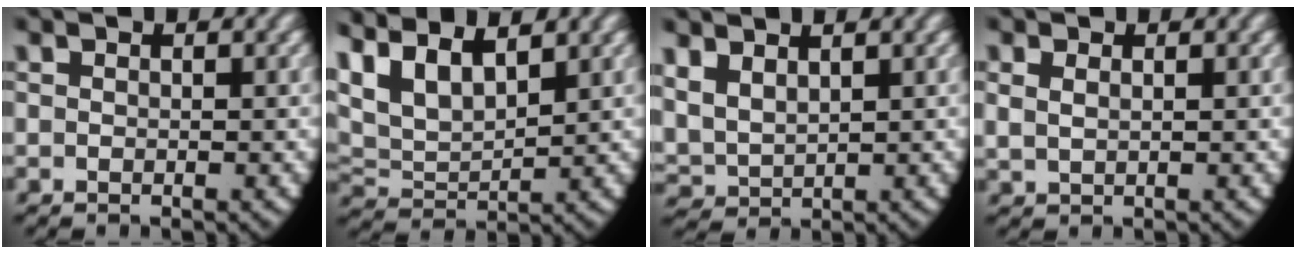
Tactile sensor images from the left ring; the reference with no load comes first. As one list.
[{"total": 8.9, "force": [2.5, 6.8, 5.1], "torque": [-0.140, -0.018, 0.041]}, {"total": 5.1, "force": [1.6, 4.4, 2.0], "torque": [-0.078, -0.013, 0.037]}, {"total": 1.4, "force": [0.7, 0.9, 0.7], "torque": [-0.027, -0.007, 0.024]}]